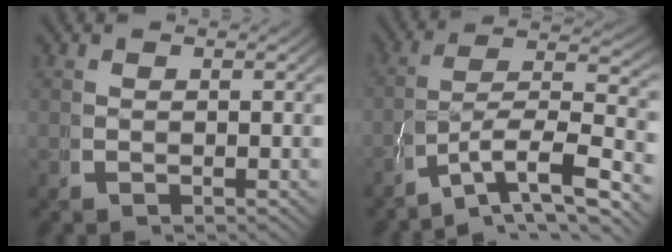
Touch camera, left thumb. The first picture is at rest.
{"total": 8.0, "force": [-2.6, 4.4, 6.1], "torque": [-0.111, -0.032, -0.030]}